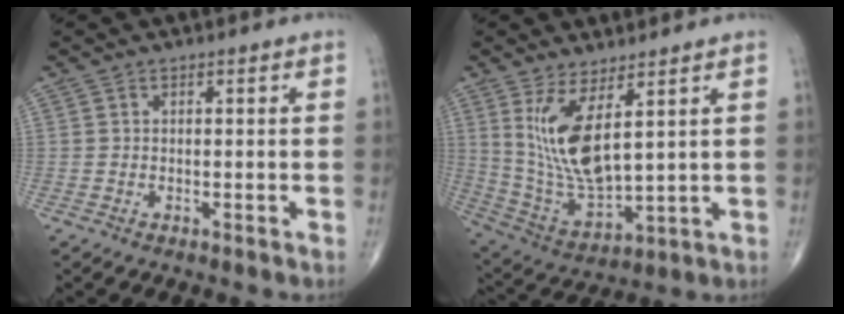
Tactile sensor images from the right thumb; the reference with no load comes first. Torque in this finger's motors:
{"motor_torque": [-0.93, 1.66, 1.32, 0.69, 0.08]}